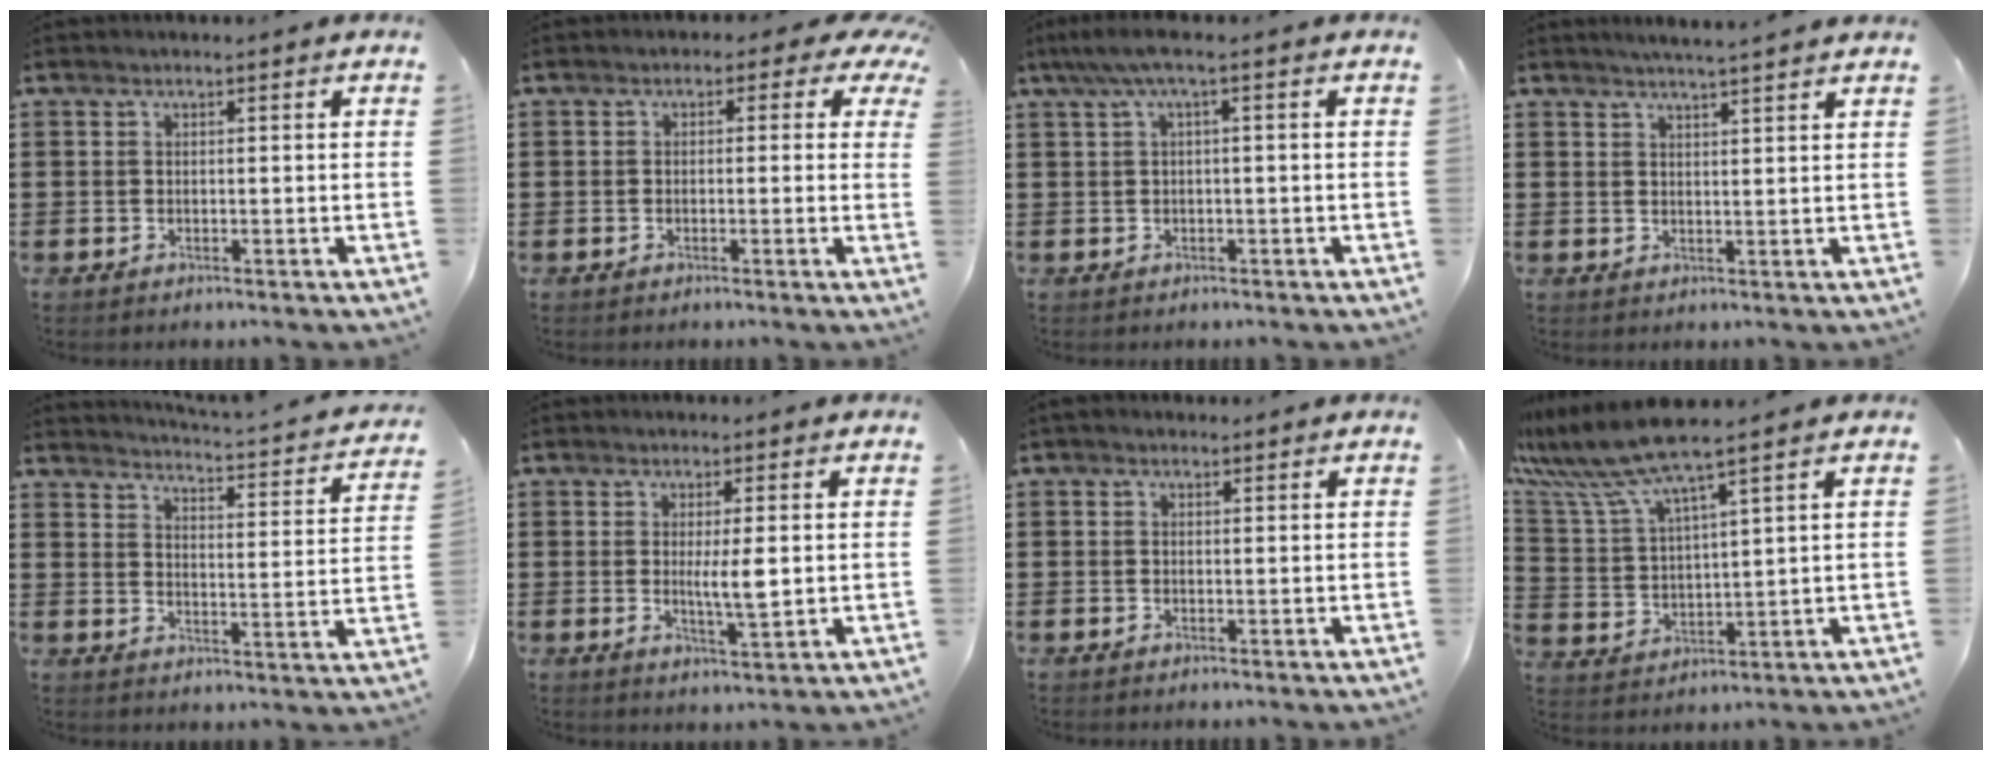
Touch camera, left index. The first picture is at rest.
{"total": 2.0, "force": [-0.2, 1.7, 1.0], "torque": [-0.019, 0.006, -0.009]}
{"total": 3.2, "force": [0.0, 0.3, 3.2], "torque": [-0.066, -0.001, -0.005]}
{"total": 2.5, "force": [2.4, -0.2, 0.4], "torque": [-0.014, -0.005, 0.045]}
{"total": 2.6, "force": [2.5, -0.6, 0.6], "torque": [-0.023, -0.037, 0.030]}
{"total": 4.5, "force": [0.3, 0.7, 4.4], "torque": [-0.073, -0.007, 0.002]}
{"total": 0.6, "force": [0.1, 0.6, 0.1], "torque": [-0.004, 0.005, 0.002]}
{"total": 8.5, "force": [7.2, 0.3, 4.5], "torque": [-0.122, -0.037, 0.125]}